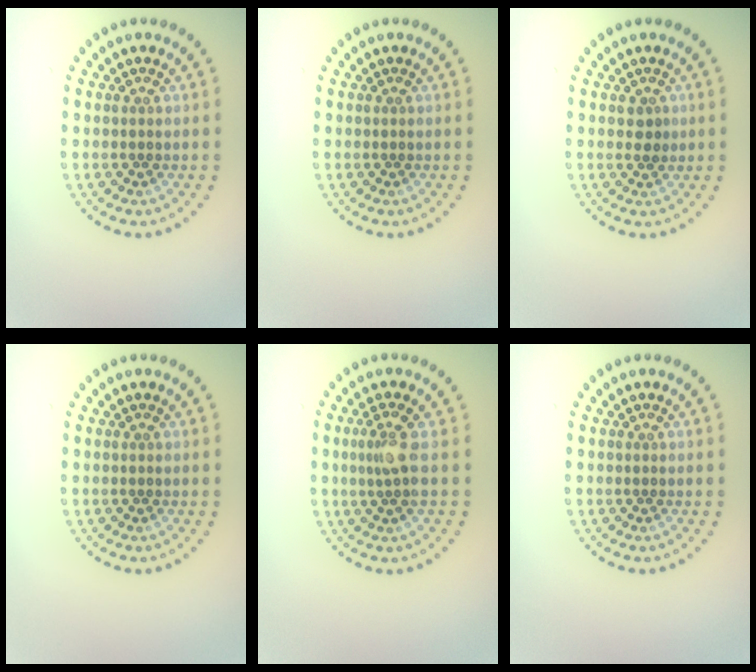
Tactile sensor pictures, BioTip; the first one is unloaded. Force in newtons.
{"total": 0.0}
{"total": 1.2, "press": 1.1, "slide": 0.4}
{"total": 0.0}
{"total": 2.2, "press": 1.6, "slide": 1.4}
{"total": 0.0}